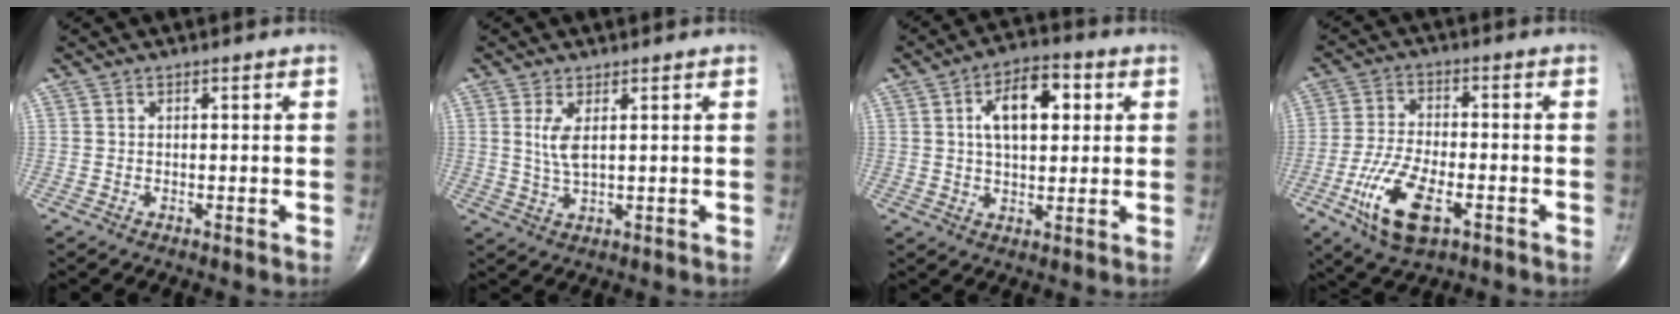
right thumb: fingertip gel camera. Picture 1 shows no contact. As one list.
[{"total": 5.2, "force": [1.4, 1.8, 4.7], "torque": [-0.102, -0.013, 0.037]}, {"total": 11.4, "force": [2.9, 6.0, 9.2], "torque": [-0.126, 0.008, 0.043]}, {"total": 12.2, "force": [-5.0, 5.3, 9.7], "torque": [-0.197, 0.009, -0.089]}]